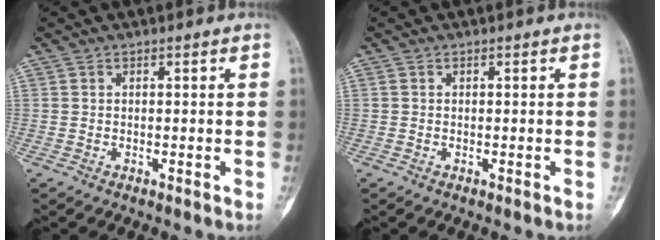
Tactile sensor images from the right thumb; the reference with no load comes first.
{"total": 0.0}